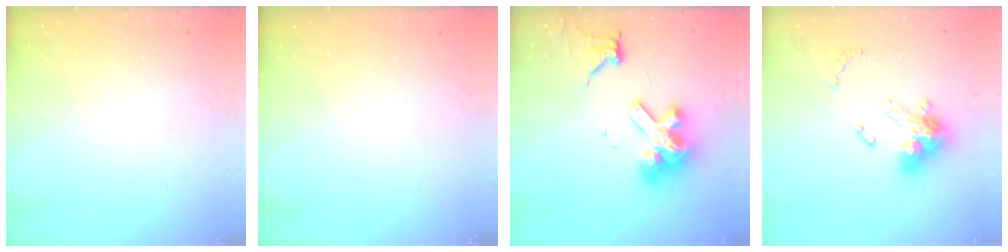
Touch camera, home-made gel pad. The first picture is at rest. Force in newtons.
{"total": 0.0}
{"total": 14.7, "press": 14.5, "slide": 1.8}
{"total": 14.6, "press": 14.6, "slide": 1.6}